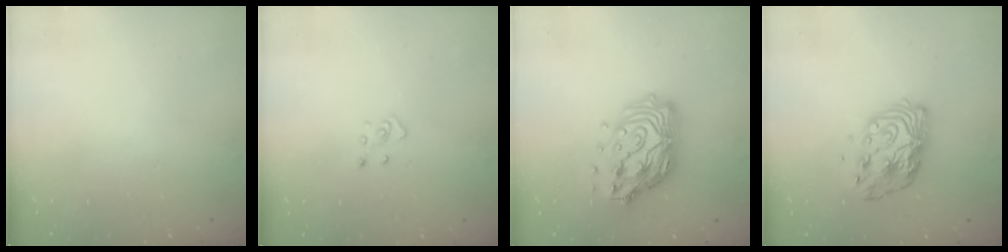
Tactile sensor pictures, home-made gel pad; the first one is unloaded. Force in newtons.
{"total": 2.8, "press": 2.8, "slide": 0.3}
{"total": 19.1, "press": 19.0, "slide": 1.5}
{"total": 11.7, "press": 11.6, "slide": 0.9}